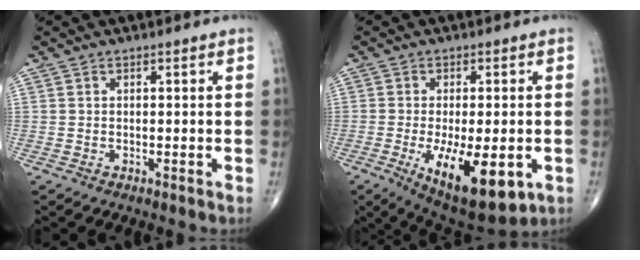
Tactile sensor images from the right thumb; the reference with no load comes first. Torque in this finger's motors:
{"motor_torque": [-0.16, 1.01, 0.26, -0.16, 0.10]}